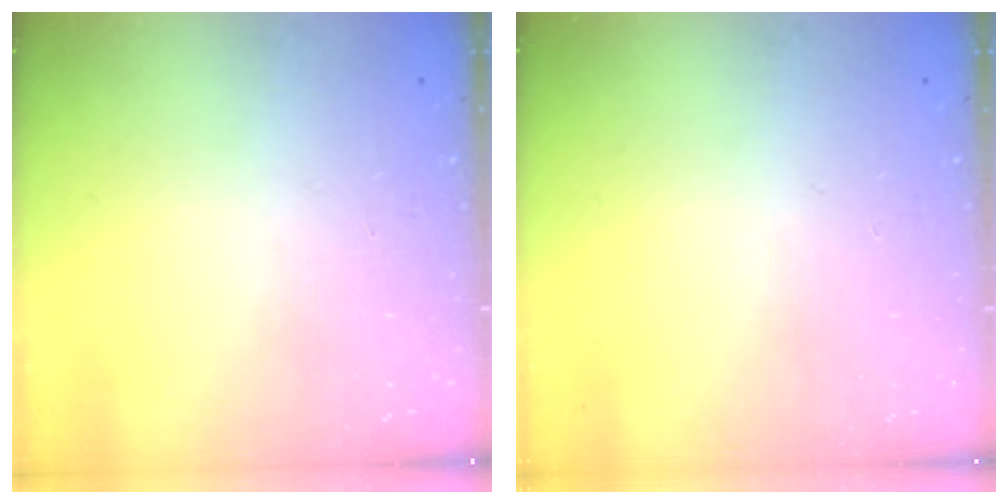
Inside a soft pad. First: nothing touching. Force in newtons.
{"total": 0.0}